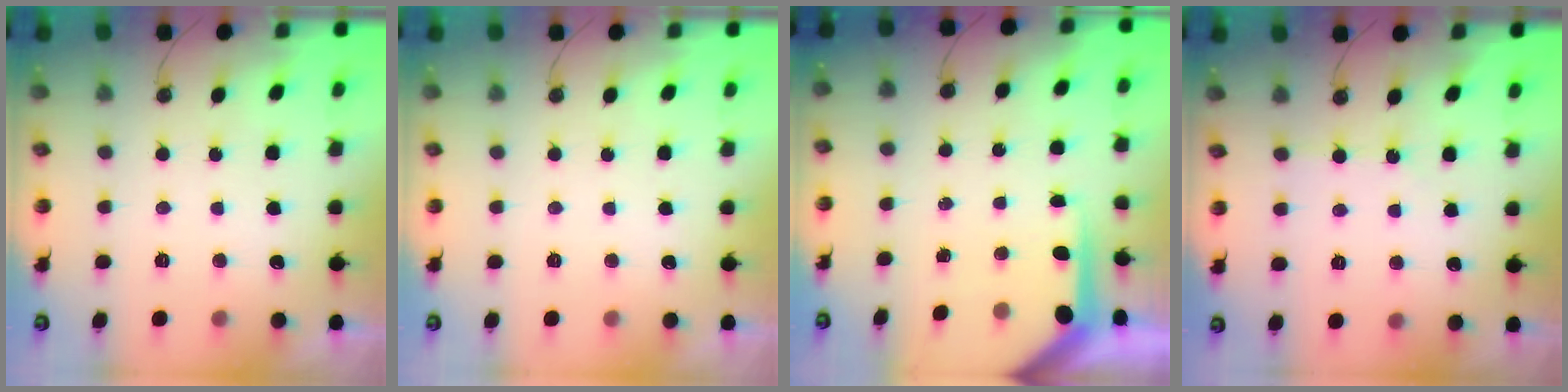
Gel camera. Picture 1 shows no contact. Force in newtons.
{"total": 0.0}
{"total": 6.2, "press": 6.2, "slide": 0.6}
{"total": 1.4, "press": 1.3, "slide": 0.3}